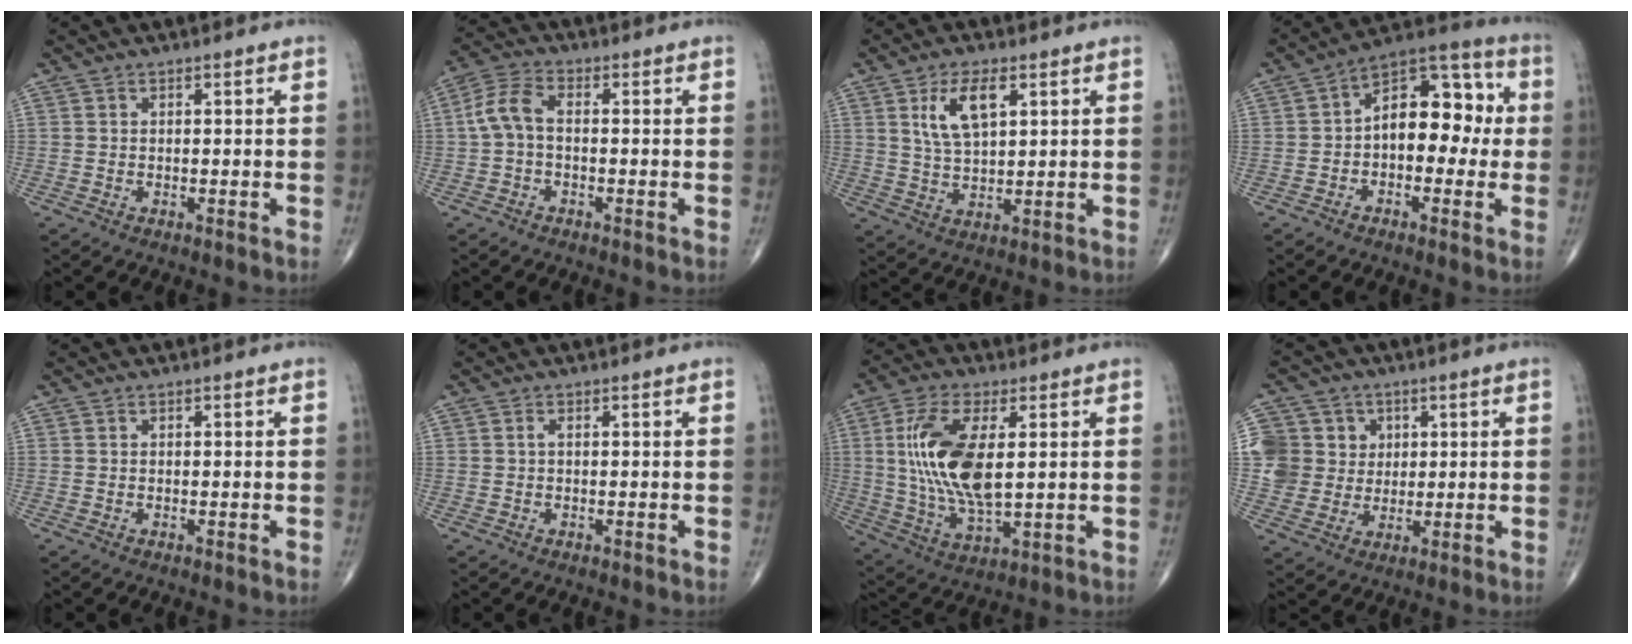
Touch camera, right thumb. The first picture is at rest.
{"total": 5.8, "force": [-0.4, 3.2, 4.8], "torque": [-0.108, 0.021, -0.017]}
{"total": 8.3, "force": [3.3, 3.6, 6.7], "torque": [-0.122, -0.010, 0.067]}
{"total": 13.6, "force": [0.0, 8.2, 10.8], "torque": [-0.123, 0.043, -0.017]}
{"total": 0.0}
{"total": 0.6, "force": [0.1, 0.3, 0.5], "torque": [-0.012, 0.001, 0.000]}
{"total": 16.0, "force": [2.4, 6.9, 14.3], "torque": [-0.293, -0.015, 0.051]}
{"total": 10.2, "force": [2.3, 9.6, 2.4], "torque": [-0.016, 0.009, 0.045]}